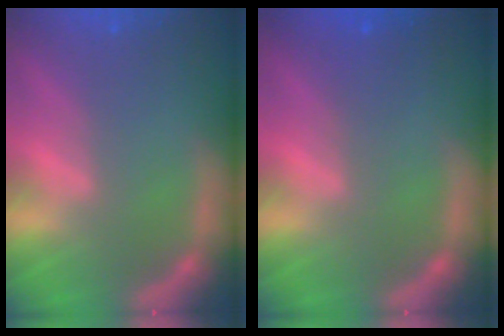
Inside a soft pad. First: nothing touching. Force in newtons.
{"total": 1.5}